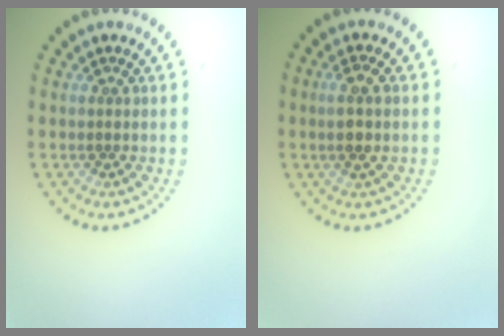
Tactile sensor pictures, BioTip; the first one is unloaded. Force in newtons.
{"total": 2.0, "press": 1.9, "slide": 0.8}